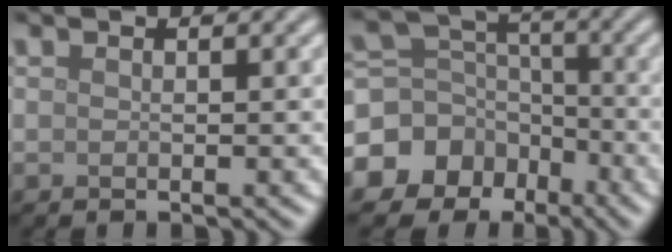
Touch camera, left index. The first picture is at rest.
{"total": 12.2, "force": [-6.4, 9.9, 3.0], "torque": [-0.081, -0.030, -0.127]}